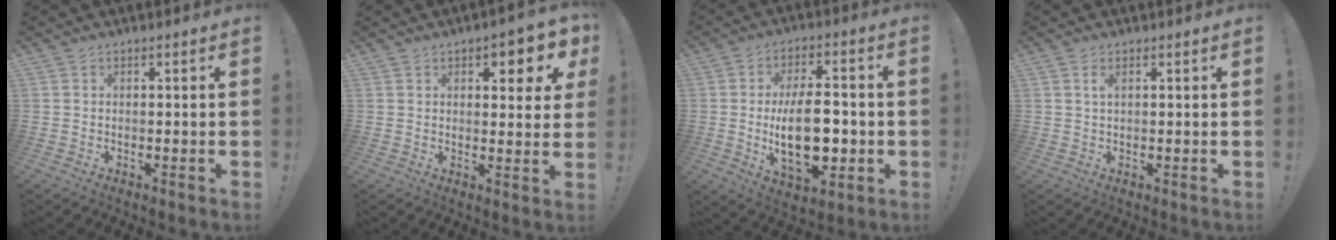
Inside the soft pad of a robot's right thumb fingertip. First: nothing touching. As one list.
[{"total": 6.0, "force": [3.0, 2.2, 4.6], "torque": [-0.051, -0.019, 0.046]}, {"total": 18.4, "force": [-2.2, 9.3, 15.7], "torque": [-0.269, -0.006, -0.036]}, {"total": 1.5, "force": [0.6, 0.5, 1.3], "torque": [-0.027, 0.001, 0.010]}]